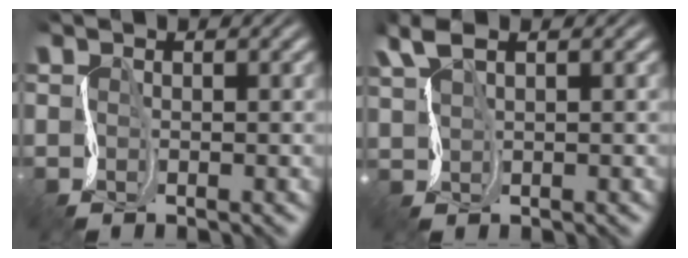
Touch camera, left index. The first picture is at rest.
{"total": 2.9, "force": [2.0, 1.0, 1.9], "torque": [-0.052, 0.012, 0.040]}